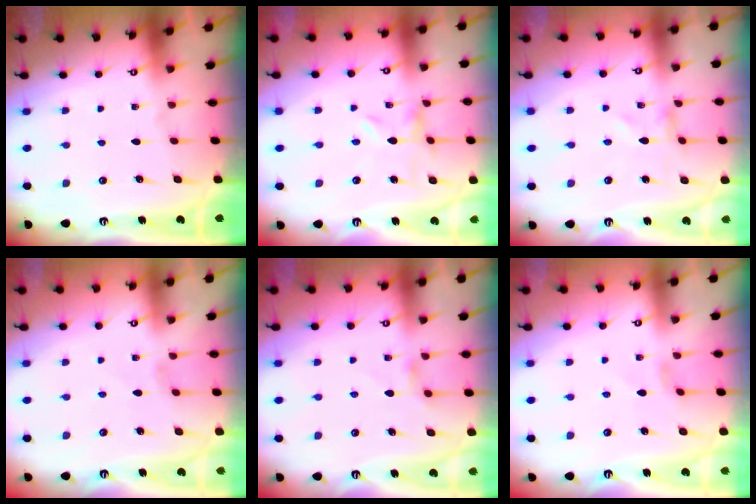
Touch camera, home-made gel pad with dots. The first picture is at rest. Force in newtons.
{"total": 0.0}
{"total": 0.0}
{"total": 1.3, "press": 1.2, "slide": 0.3}
{"total": 2.9, "press": 2.9, "slide": 0.4}
{"total": 0.7, "press": 0.6, "slide": 0.3}